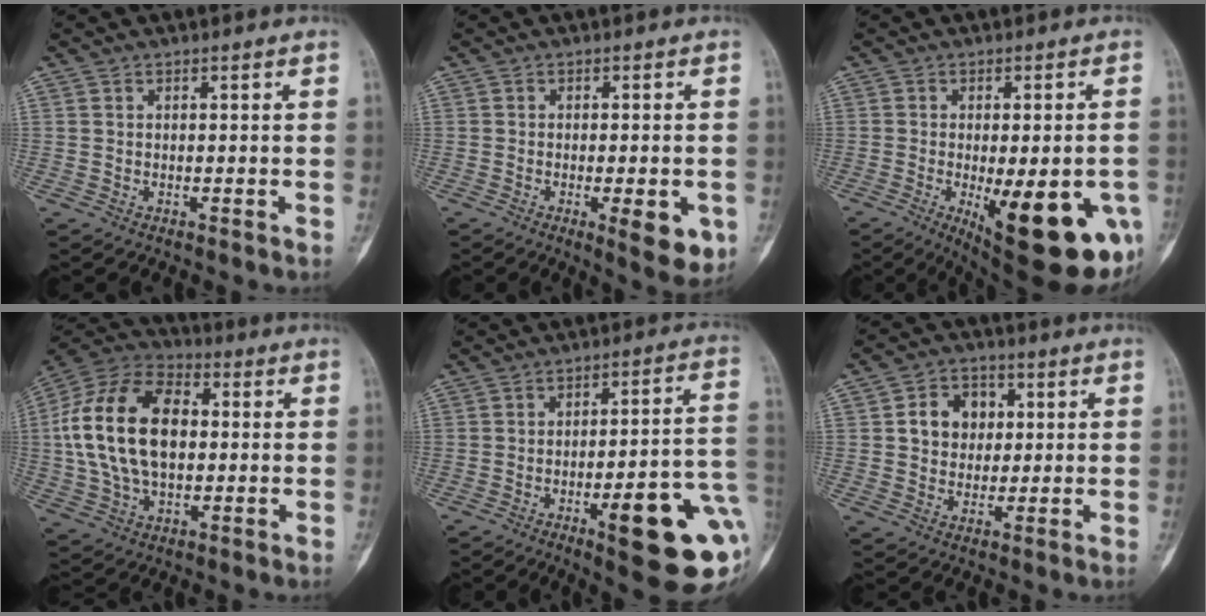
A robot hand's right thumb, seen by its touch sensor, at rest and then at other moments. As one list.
[{"total": 8.1, "force": [-2.6, 2.5, 7.3], "torque": [-0.084, -0.009, -0.028]}, {"total": 21.2, "force": [-7.2, 7.2, 18.6], "torque": [-0.193, -0.014, -0.076]}, {"total": 21.3, "force": [1.5, 13.1, 16.8], "torque": [-0.315, 0.020, 0.025]}, {"total": 20.4, "force": [-6.7, 5.0, 18.6], "torque": [-0.195, 0.024, -0.076]}, {"total": 8.2, "force": [1.6, 6.7, 4.5], "torque": [-0.033, 0.003, 0.022]}]